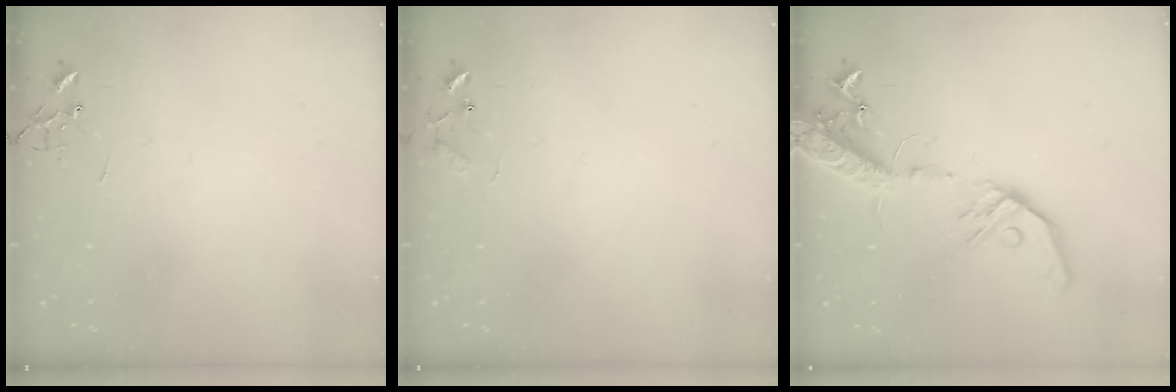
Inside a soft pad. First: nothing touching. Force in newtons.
{"total": 7.6, "press": 7.5, "slide": 0.6}
{"total": 17.0, "press": 16.7, "slide": 3.3}